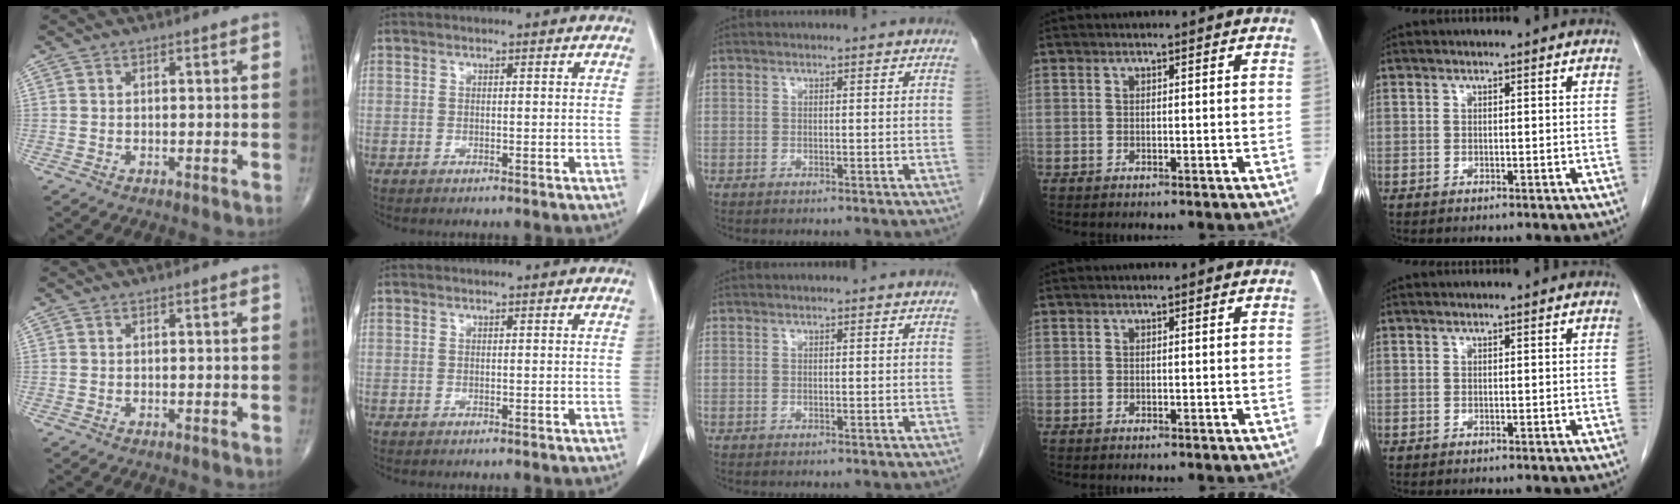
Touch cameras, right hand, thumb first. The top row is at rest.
{}